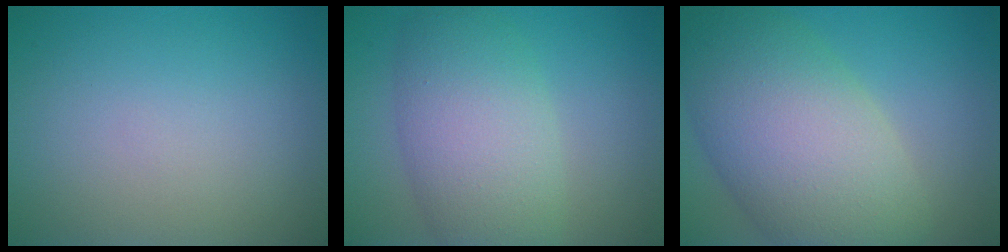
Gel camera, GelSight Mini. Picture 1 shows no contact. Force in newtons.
{"total": 7.3, "press": 7.3, "slide": 0.5}
{"total": 11.5, "press": 11.5, "slide": 0.4}